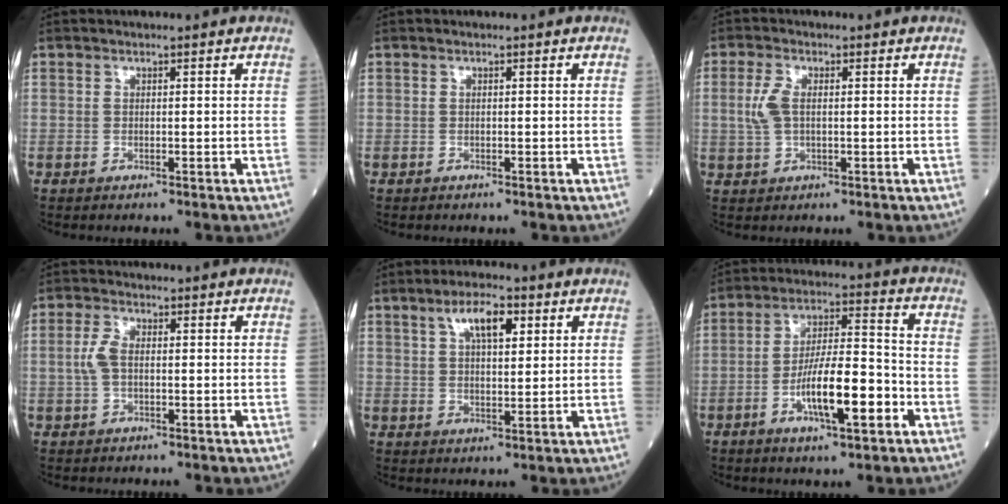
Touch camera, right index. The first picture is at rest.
{"total": 0.0}
{"total": 3.7, "force": [0.2, 1.8, 3.2], "torque": [-0.090, 0.004, 0.003]}
{"total": 3.1, "force": [-0.1, 1.5, 2.7], "torque": [-0.073, 0.007, -0.006]}
{"total": 6.5, "force": [3.0, 2.1, 5.3], "torque": [-0.094, 0.010, 0.051]}
{"total": 11.3, "force": [-4.3, 2.2, 10.3], "torque": [-0.184, 0.007, -0.073]}